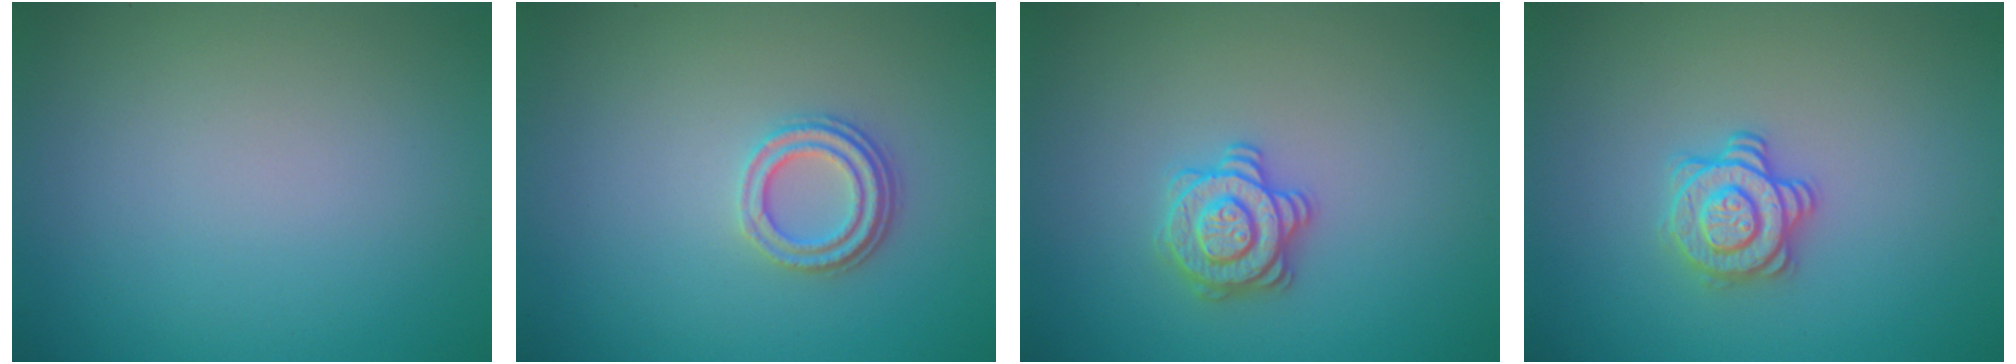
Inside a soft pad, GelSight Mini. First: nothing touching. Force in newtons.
{"total": 2.4, "press": 2.0, "slide": 1.3}
{"total": 2.8, "press": 2.7, "slide": 0.5}
{"total": 2.9, "press": 2.6, "slide": 1.2}